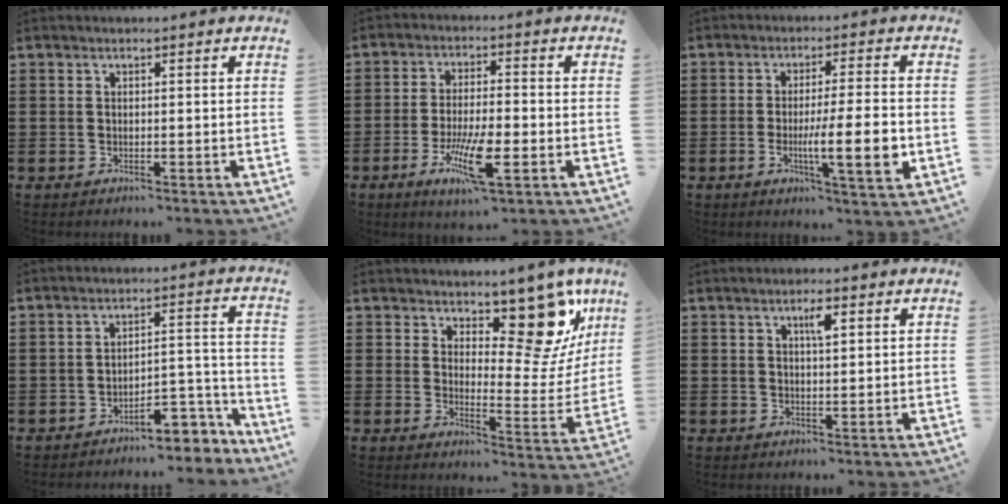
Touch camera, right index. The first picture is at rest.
{"total": 9.2, "force": [-3.6, 2.3, 8.2], "torque": [-0.161, -0.010, -0.063]}
{"total": 9.7, "force": [-1.9, 1.1, 9.4], "torque": [-0.154, -0.015, -0.033]}
{"total": 5.6, "force": [-4.9, 1.7, 1.9], "torque": [-0.030, 0.010, -0.097]}
{"total": 13.7, "force": [9.0, 5.6, 8.8], "torque": [-0.128, -0.049, 0.154]}
{"total": 2.9, "force": [1.2, 0.7, 2.5], "torque": [-0.044, 0.004, 0.016]}